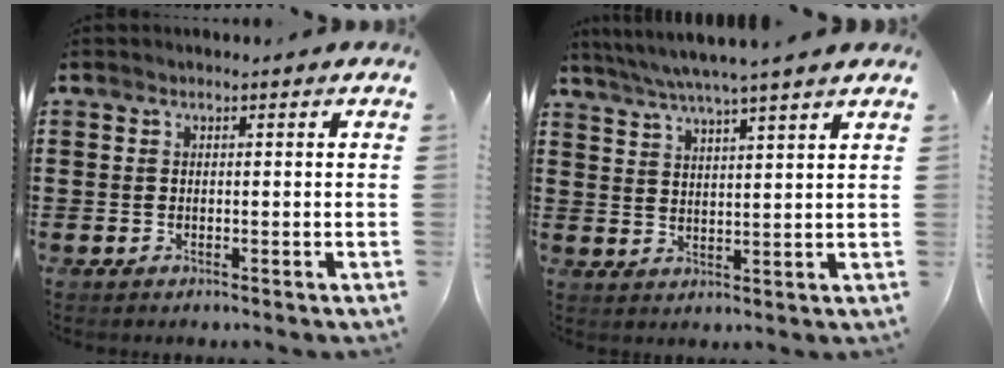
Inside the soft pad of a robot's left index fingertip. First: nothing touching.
{"total": 4.7, "force": [4.1, -0.6, 2.1], "torque": [-0.054, -0.019, 0.071]}